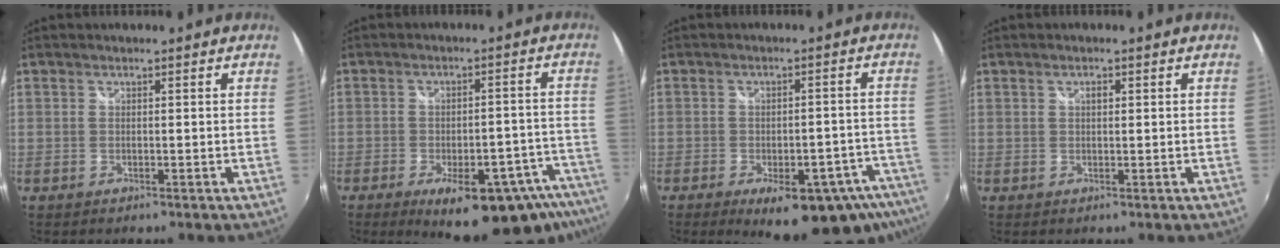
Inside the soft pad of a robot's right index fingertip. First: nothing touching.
{"total": 19.1, "force": [-13.4, 6.4, 12.1], "torque": [-0.157, -0.016, -0.163]}
{"total": 17.4, "force": [-11.6, 6.5, 11.1], "torque": [-0.144, -0.016, -0.136]}
{"total": 1.0, "force": [0.4, 0.6, 0.7], "torque": [-0.011, 0.002, 0.006]}